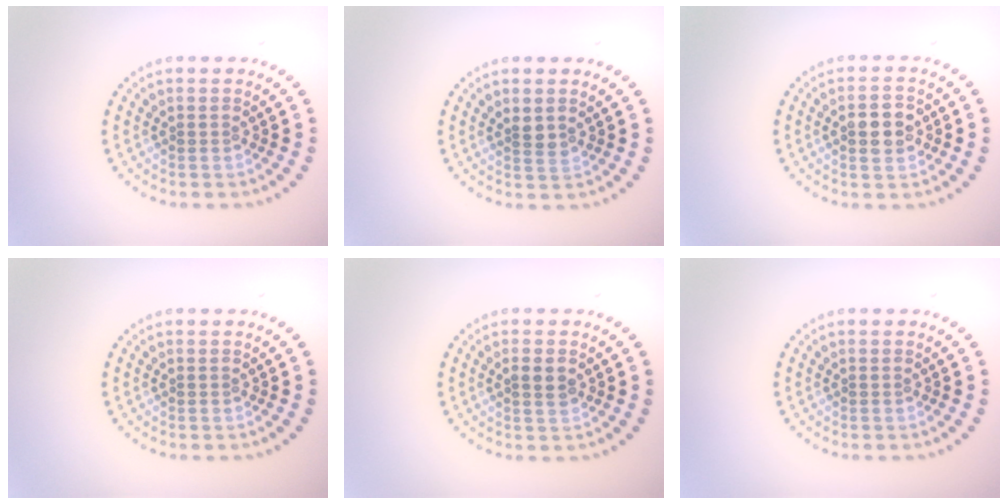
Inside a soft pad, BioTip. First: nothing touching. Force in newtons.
{"total": 1.5, "press": 1.2, "slide": 0.8}
{"total": 2.9, "press": 2.9, "slide": 0.2}
{"total": 0.0}
{"total": 1.6, "press": 1.6, "slide": 0.1}
{"total": 0.0}